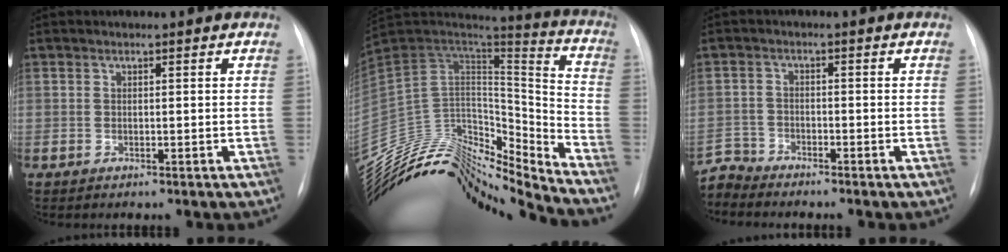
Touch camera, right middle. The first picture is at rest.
{"total": 23.7, "force": [-22.1, 4.6, 7.4], "torque": [-0.151, 0.059, -0.366]}
{"total": 3.9, "force": [-3.8, 0.1, -1.0], "torque": [0.021, -0.009, -0.074]}